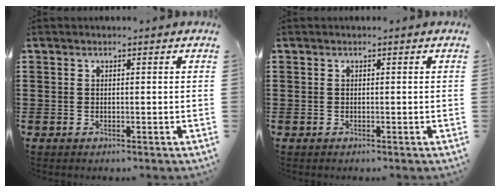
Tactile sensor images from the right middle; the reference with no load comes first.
{"total": 0.0}